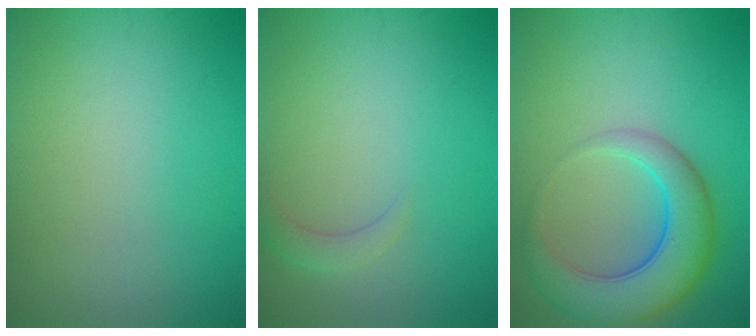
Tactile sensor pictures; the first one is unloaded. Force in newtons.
{"total": 1.4, "press": 1.4, "slide": 0.2}
{"total": 6.8, "press": 6.7, "slide": 0.3}